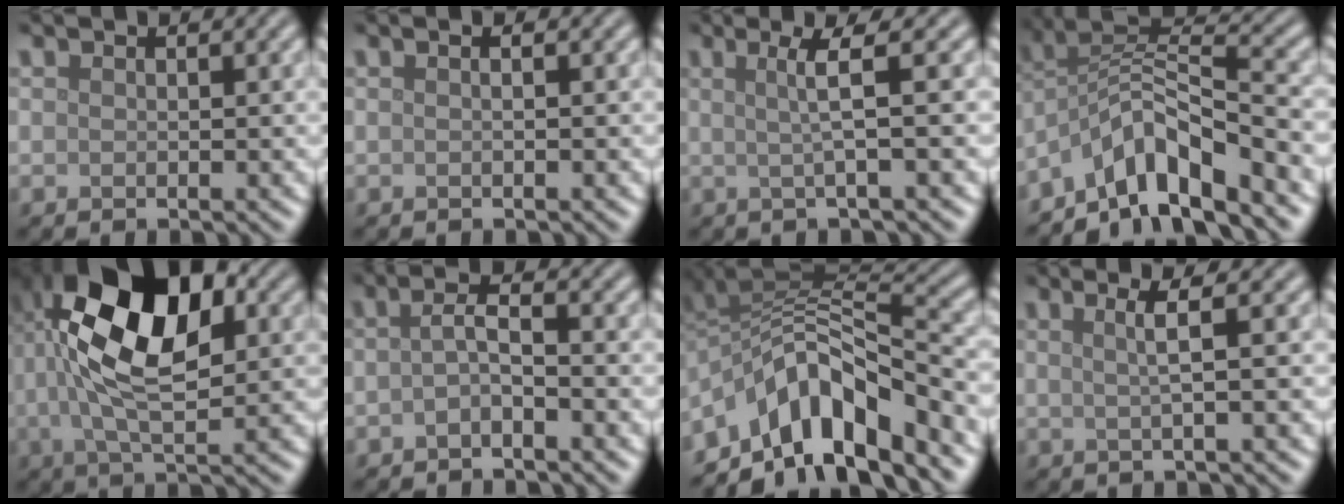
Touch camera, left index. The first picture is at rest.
{"total": 0.7, "force": [0.1, 0.2, 0.7], "torque": [-0.011, 0.002, -0.004]}
{"total": 3.2, "force": [0.4, 0.5, 3.2], "torque": [-0.054, 0.005, 0.003]}
{"total": 7.7, "force": [-5.2, 2.0, 5.3], "torque": [-0.079, 0.013, -0.102]}
{"total": 12.0, "force": [2.1, 6.0, 10.2], "torque": [-0.165, 0.021, 0.030]}
{"total": 1.9, "force": [-0.7, 0.4, 1.8], "torque": [-0.036, 0.006, -0.019]}
{"total": 10.2, "force": [-5.4, 4.4, 7.4], "torque": [-0.105, 0.018, -0.106]}
{"total": 2.5, "force": [0.4, 0.4, 2.4], "torque": [-0.042, 0.007, 0.002]}